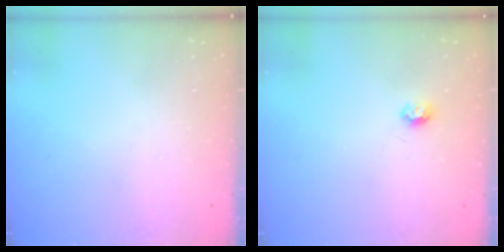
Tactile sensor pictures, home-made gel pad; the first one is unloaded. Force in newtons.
{"total": 4.3, "press": 4.3, "slide": 0.5}